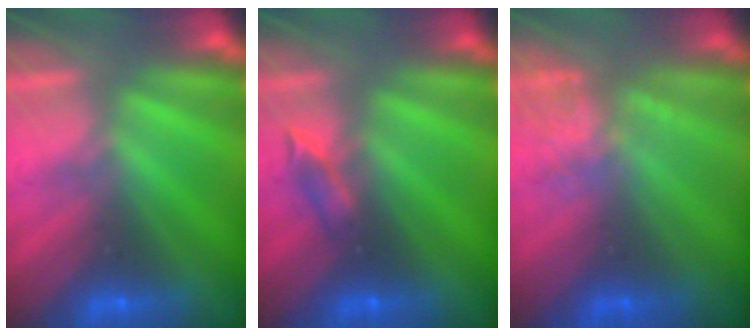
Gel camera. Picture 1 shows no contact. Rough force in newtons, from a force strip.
{"total": 2.2}
{"total": 4.4}